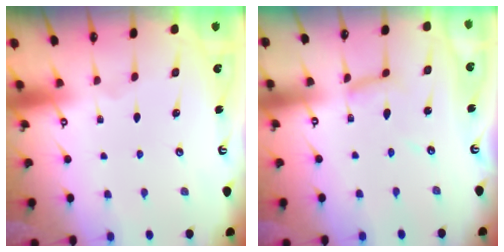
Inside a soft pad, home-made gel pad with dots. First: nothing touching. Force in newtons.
{"total": 5.5, "press": 5.5, "slide": 0.3}